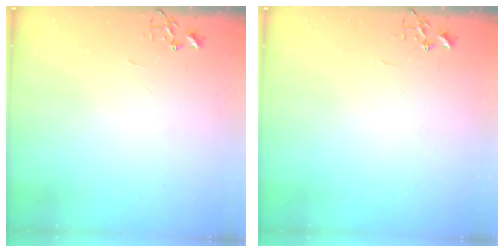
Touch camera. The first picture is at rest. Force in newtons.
{"total": 0.0}